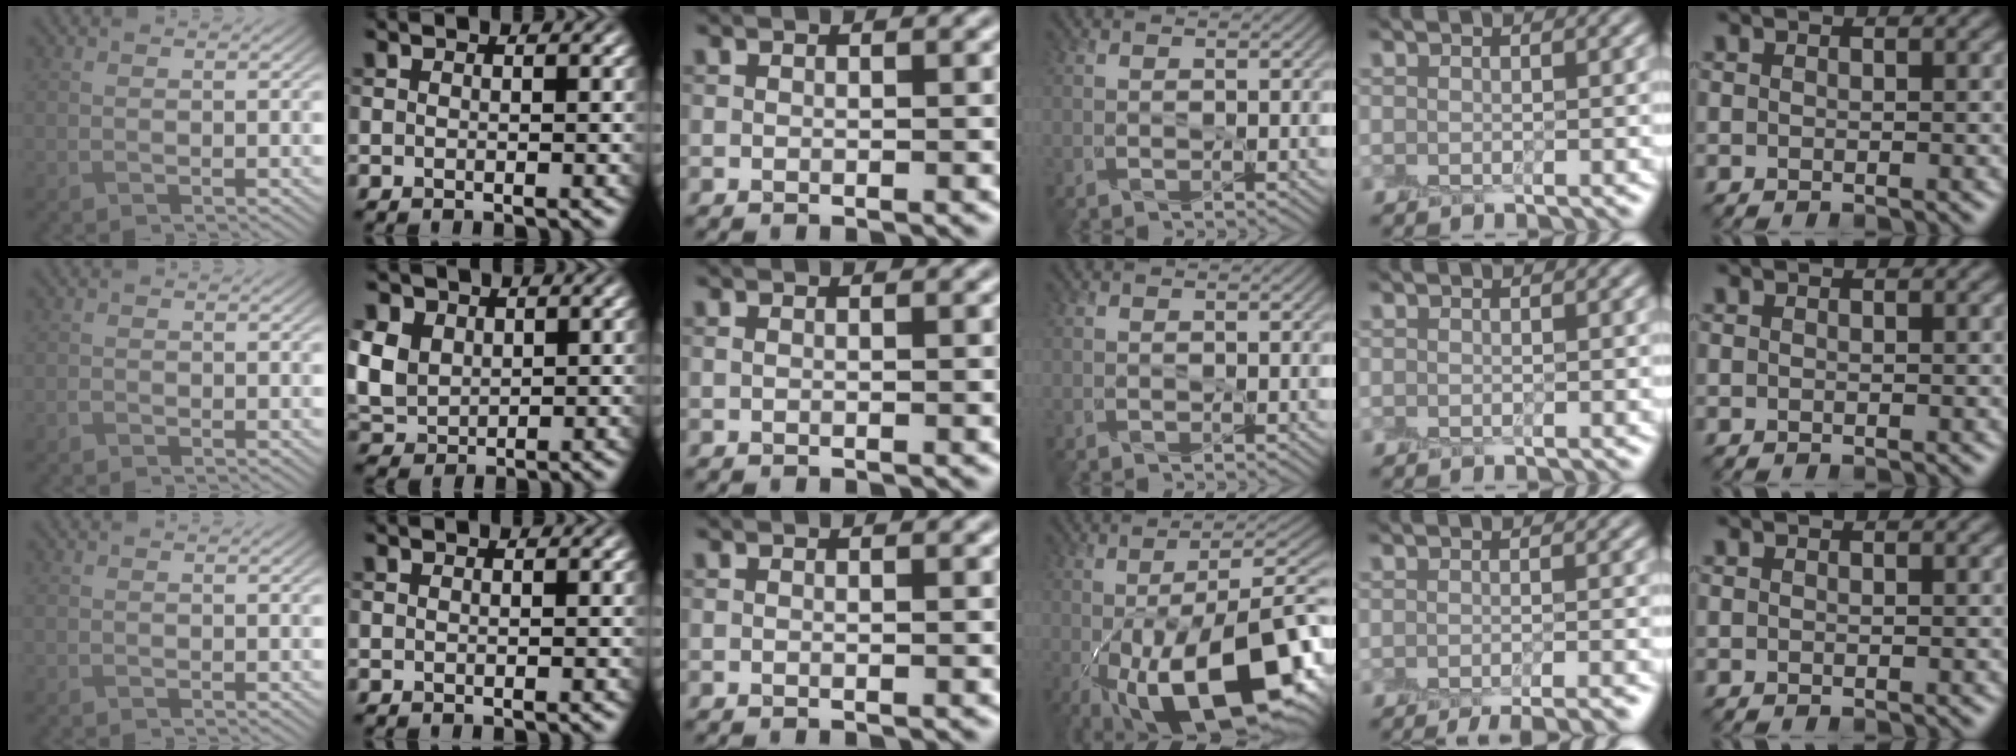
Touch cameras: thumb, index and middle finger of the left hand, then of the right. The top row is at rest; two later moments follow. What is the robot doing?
{"motion": "peel", "object": "shipping label"}